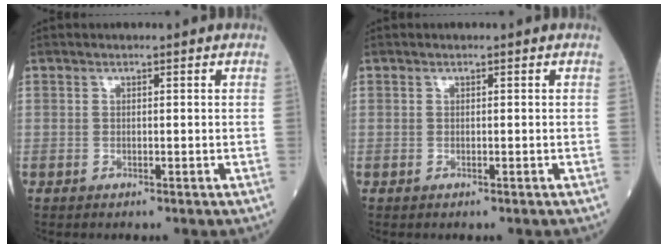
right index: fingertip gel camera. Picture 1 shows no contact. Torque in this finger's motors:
{"motor_torque": [-0.12, -0.06, -0.01, 0.00]}